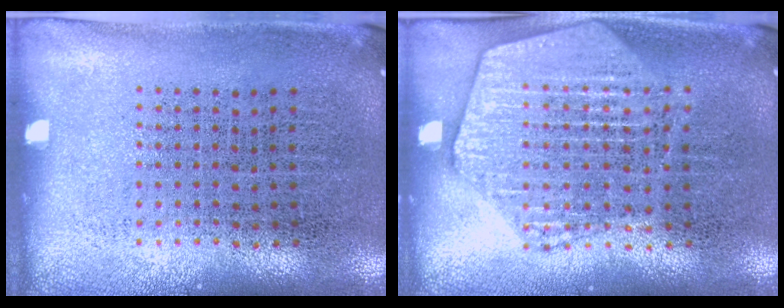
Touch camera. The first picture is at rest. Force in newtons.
{"total": 1.9, "press": 1.9, "slide": 0.3}